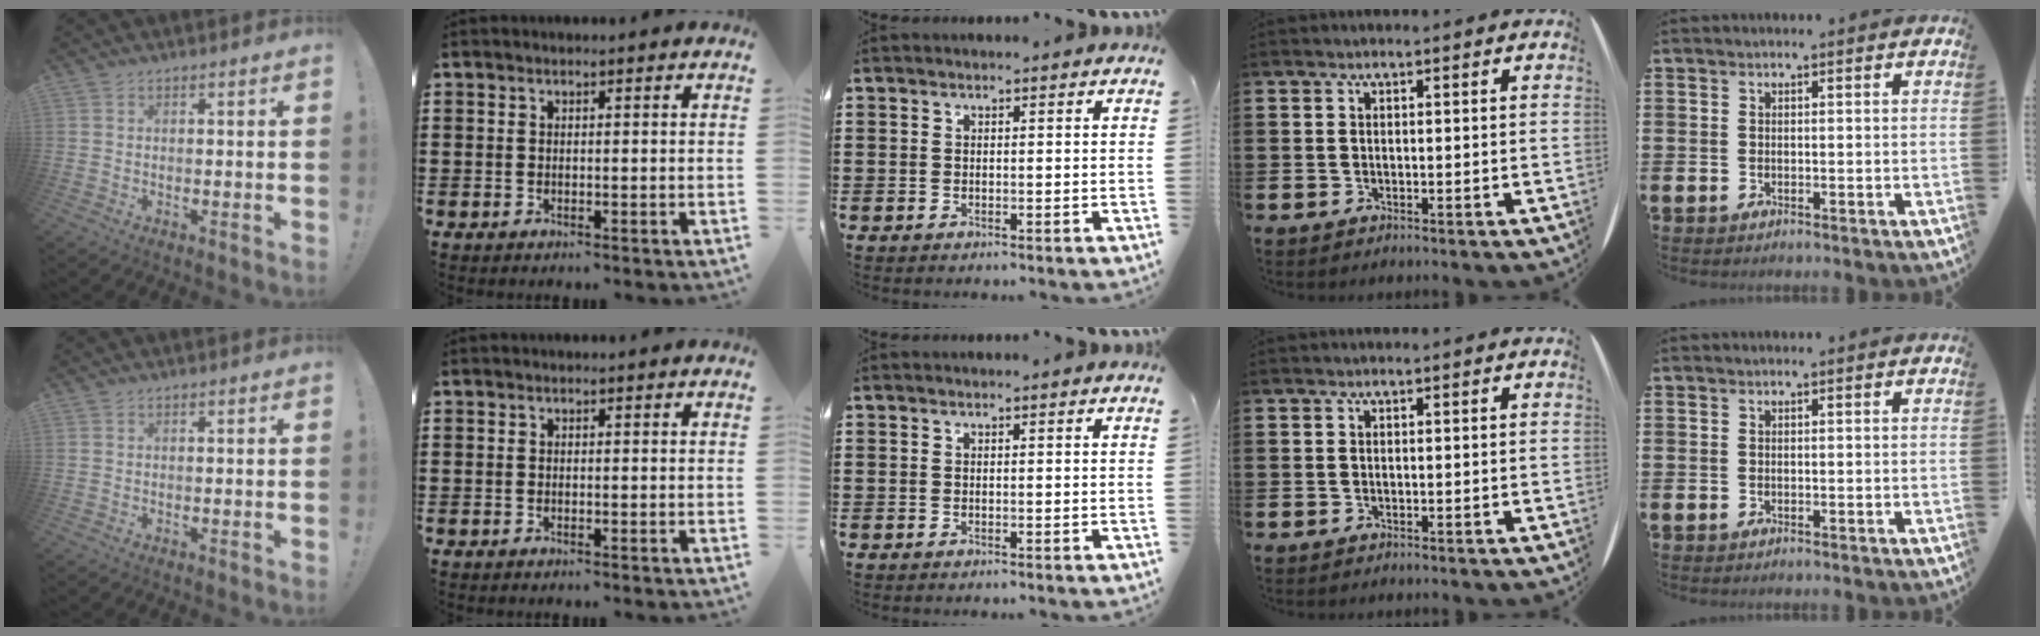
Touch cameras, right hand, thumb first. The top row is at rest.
{}